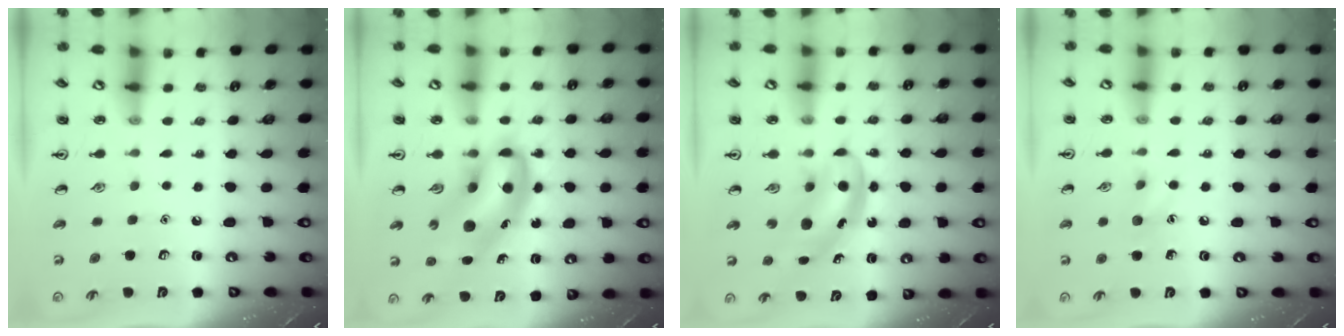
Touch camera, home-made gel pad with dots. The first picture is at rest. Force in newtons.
{"total": 9.8, "press": 9.5, "slide": 2.4}
{"total": 5.5, "press": 5.5, "slide": 0.7}
{"total": 6.1, "press": 5.8, "slide": 1.8}